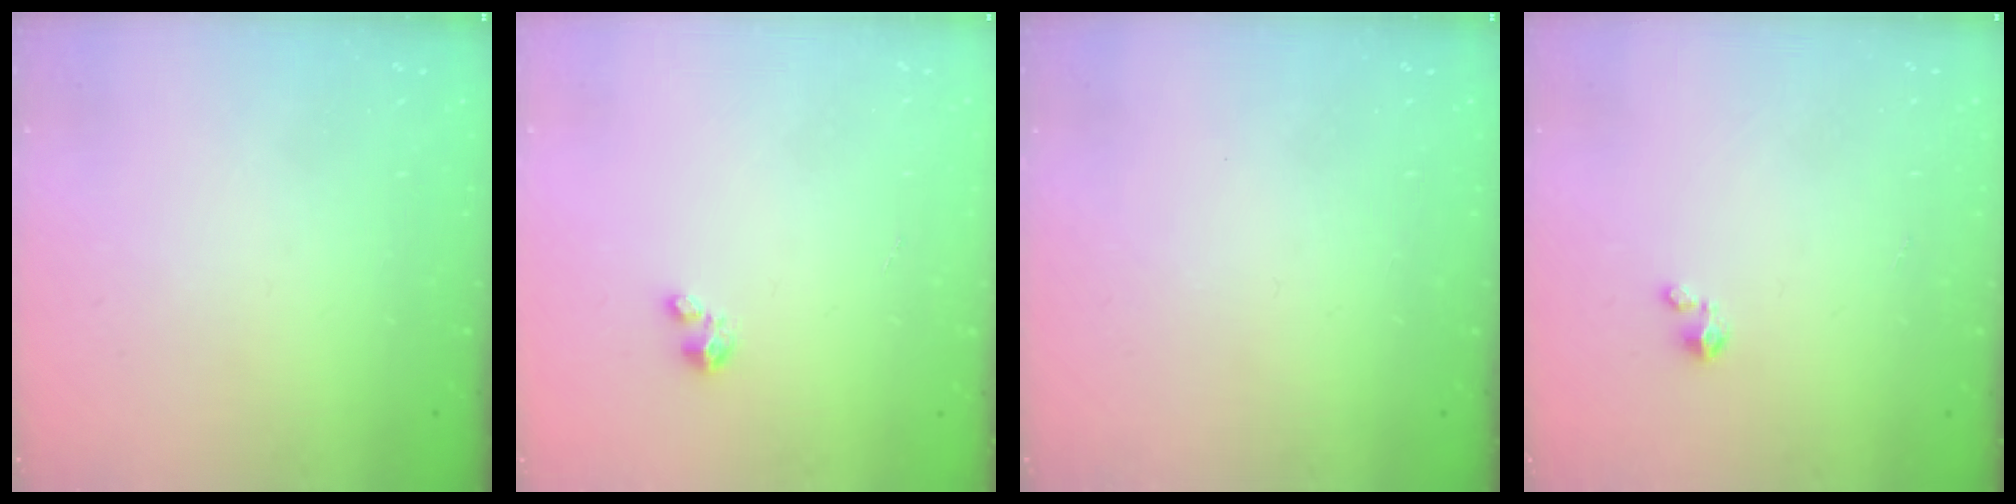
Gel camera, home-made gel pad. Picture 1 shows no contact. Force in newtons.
{"total": 1.5, "press": 1.5, "slide": 0.1}
{"total": 0.0}
{"total": 1.5, "press": 1.5, "slide": 0.1}